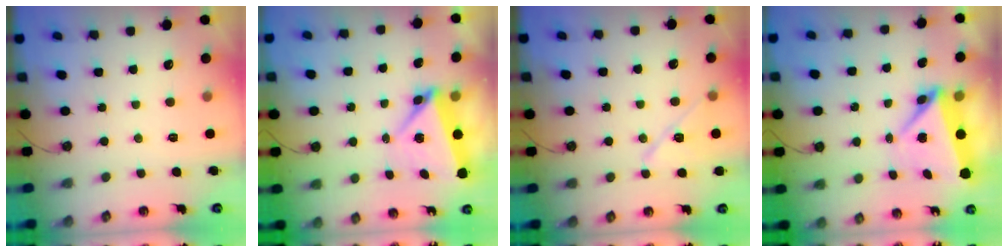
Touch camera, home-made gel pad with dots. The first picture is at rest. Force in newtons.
{"total": 5.7, "press": 5.2, "slide": 2.4}
{"total": 10.1, "press": 10.0, "slide": 1.4}
{"total": 7.0, "press": 6.9, "slide": 0.7}